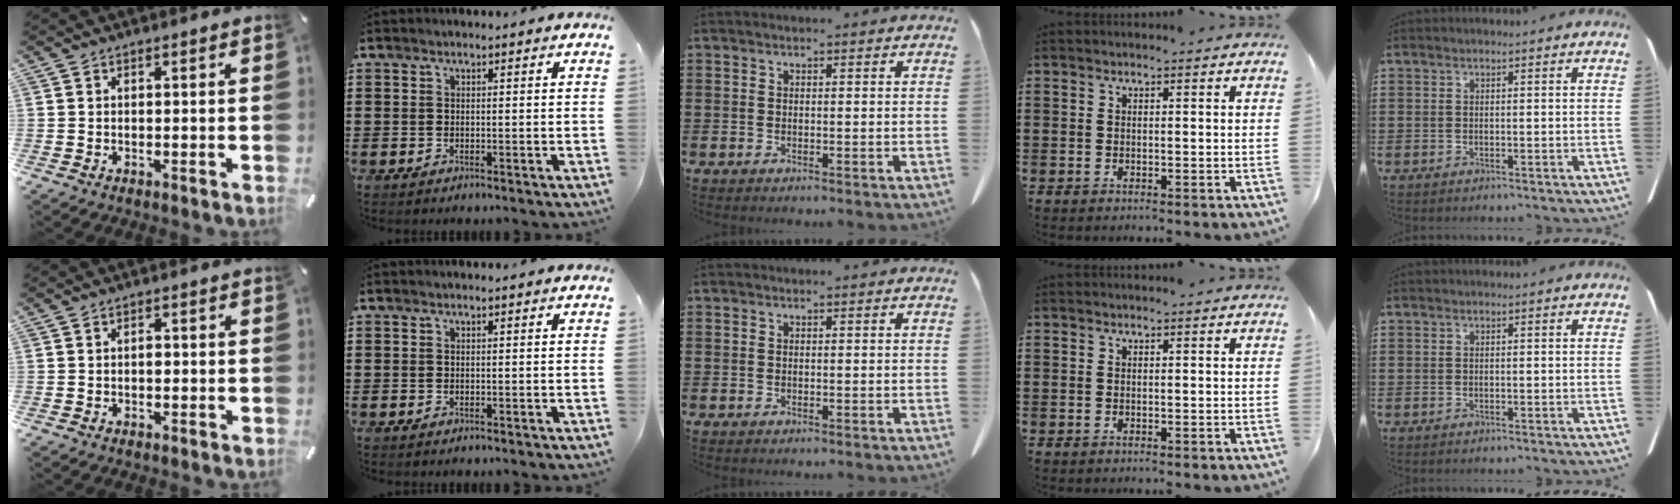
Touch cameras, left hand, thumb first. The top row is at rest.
{"thumb": {"total": 1.3, "force": [-0.2, 0.9, 1.0], "torque": [-0.019, 0.002, -0.005]}}